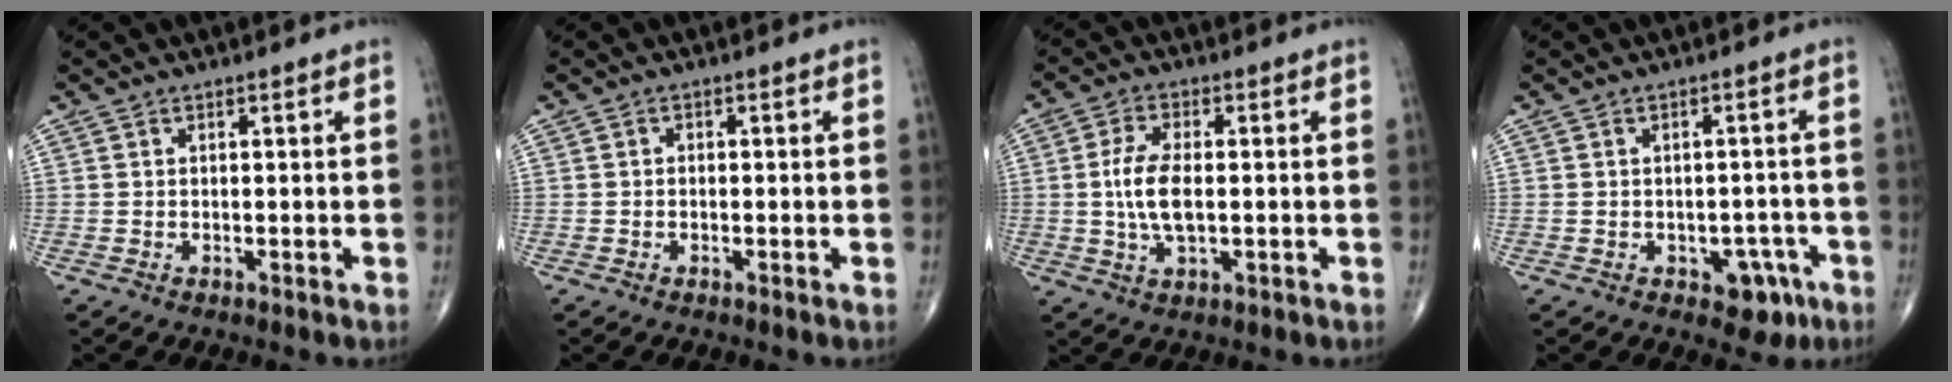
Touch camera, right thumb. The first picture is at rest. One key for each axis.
{"total": 0.5, "fx": -0.2, "fy": 0.4, "fz": 0.2, "tx": 0.003, "ty": 0.002, "tz": -0.010}
{"total": 7.7, "fx": -0.2, "fy": 3.6, "fz": 6.8, "tx": -0.139, "ty": -0.002, "tz": -0.008}
{"total": 5.4, "fx": -2.6, "fy": 3.6, "fz": 3.1, "tx": -0.010, "ty": 0.017, "tz": -0.030}